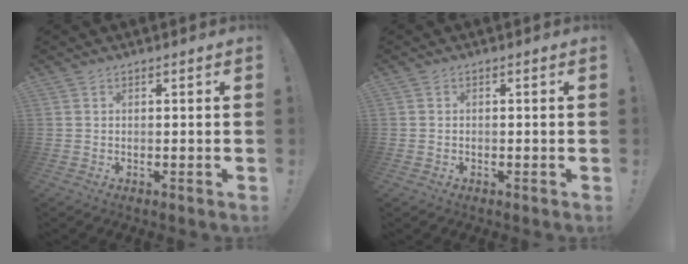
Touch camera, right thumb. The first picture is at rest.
{"total": 0.8, "force": [-0.6, 0.5, 0.2], "torque": [-0.009, 0.005, -0.010]}